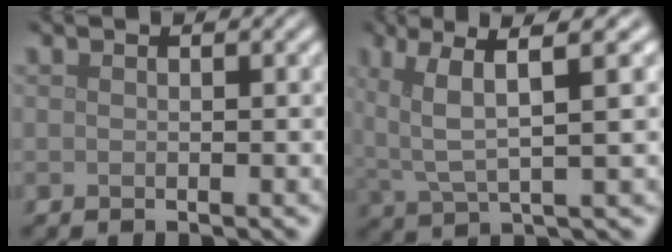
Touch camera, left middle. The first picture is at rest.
{"total": 6.3, "force": [2.7, 1.4, 5.5], "torque": [-0.107, 0.012, 0.051]}